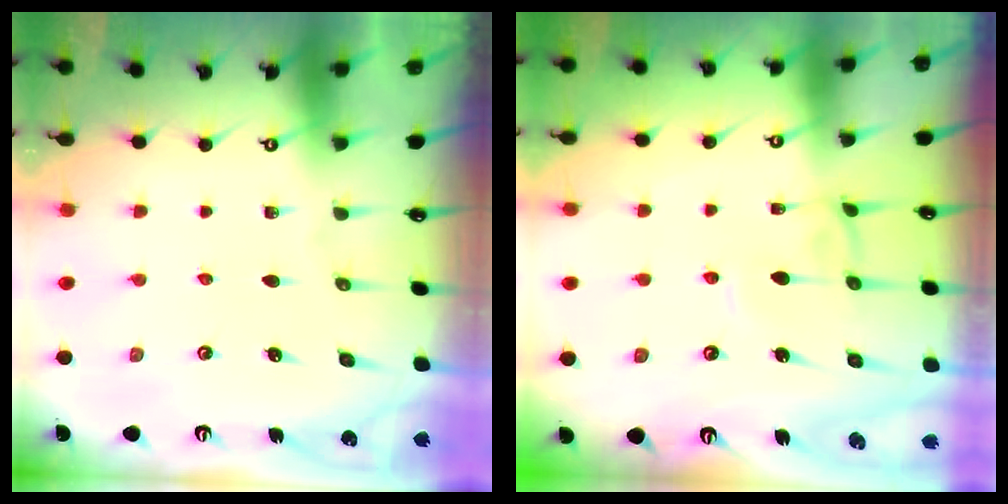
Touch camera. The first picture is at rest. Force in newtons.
{"total": 0.0}